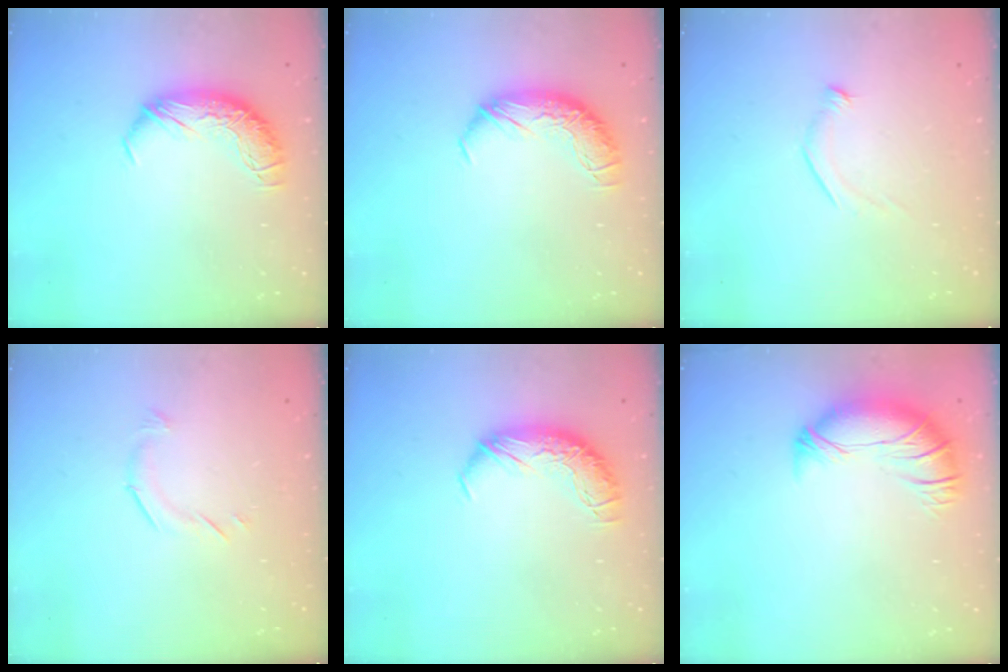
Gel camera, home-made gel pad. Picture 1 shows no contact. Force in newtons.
{"total": 0.0}
{"total": 6.4, "press": 6.4, "slide": 0.5}
{"total": 5.5, "press": 5.4, "slide": 1.2}
{"total": 0.0}
{"total": 3.3, "press": 2.0, "slide": 2.6}